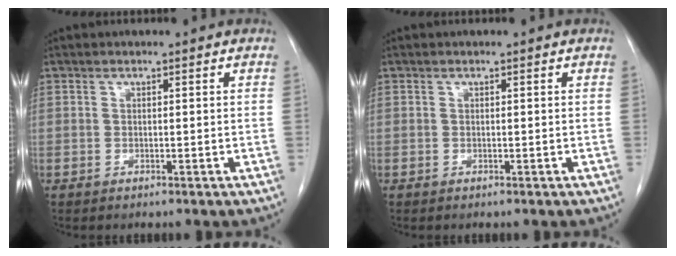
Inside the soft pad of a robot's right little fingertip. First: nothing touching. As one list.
[{"total": 0.0}]